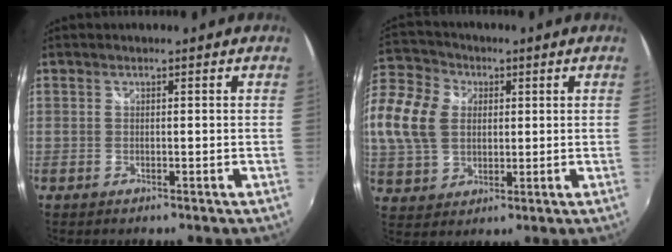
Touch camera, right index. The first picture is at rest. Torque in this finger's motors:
{"motor_torque": [1.09, 1.05, 0.26, 0.16]}